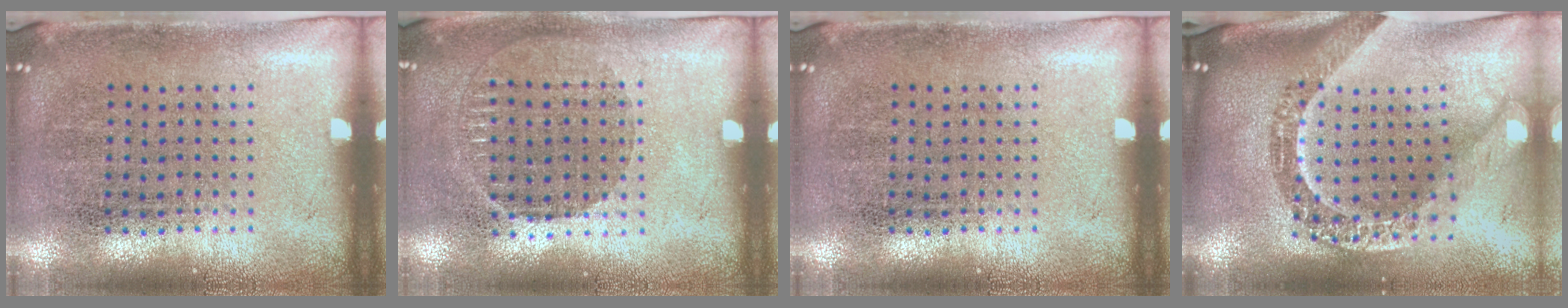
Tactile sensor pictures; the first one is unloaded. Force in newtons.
{"total": 0.9, "press": 0.8, "slide": 0.3}
{"total": 0.0}
{"total": 3.1, "press": 2.3, "slide": 2.0}